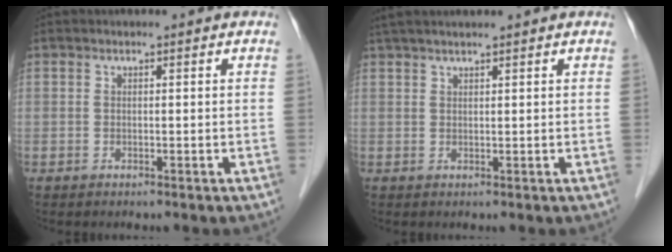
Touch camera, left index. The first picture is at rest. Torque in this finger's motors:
{"motor_torque": [1.09, -1.05, 0.20, 0.04]}